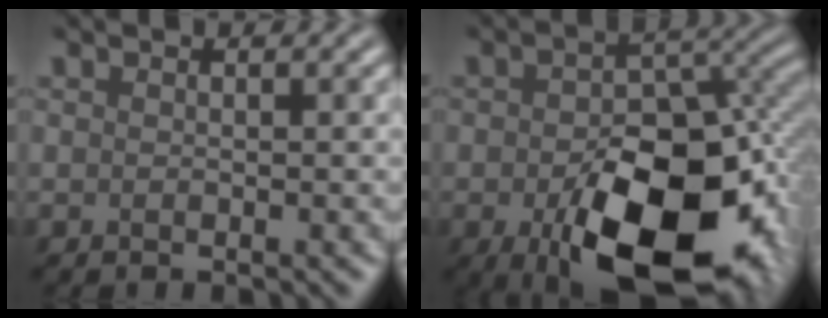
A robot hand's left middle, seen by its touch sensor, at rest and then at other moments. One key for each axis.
{"total": 14.2, "fx": -5.4, "fy": 8.0, "fz": 10.5, "tx": -0.166, "ty": -0.031, "tz": -0.067}